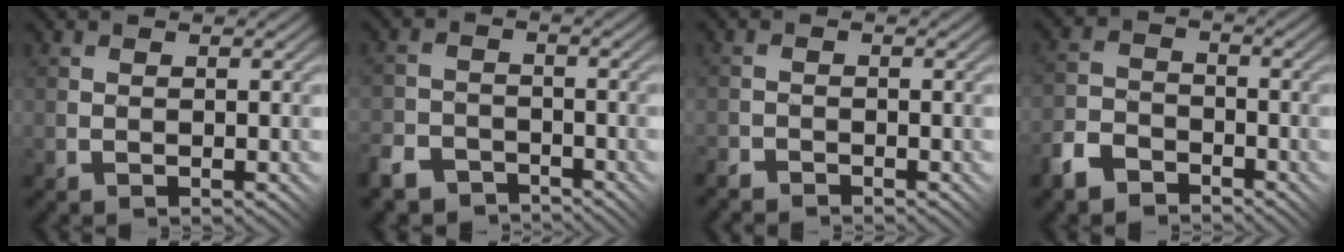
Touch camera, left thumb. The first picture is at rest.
{"total": 5.1, "force": [-4.2, 2.7, 1.2], "torque": [-0.027, -0.003, -0.088]}
{"total": 2.1, "force": [-2.1, 0.3, 0.1], "torque": [-0.003, 0.005, -0.044]}
{"total": 5.5, "force": [-4.1, 3.0, 1.9], "torque": [-0.048, 0.003, -0.094]}